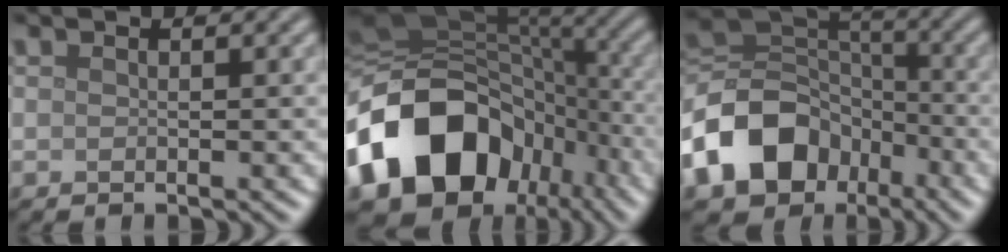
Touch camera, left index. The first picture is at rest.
{"total": 17.4, "force": [-6.3, 13.2, 9.5], "torque": [-0.196, -0.019, -0.109]}
{"total": 12.2, "force": [-5.8, 8.8, 6.1], "torque": [-0.132, 0.000, -0.118]}